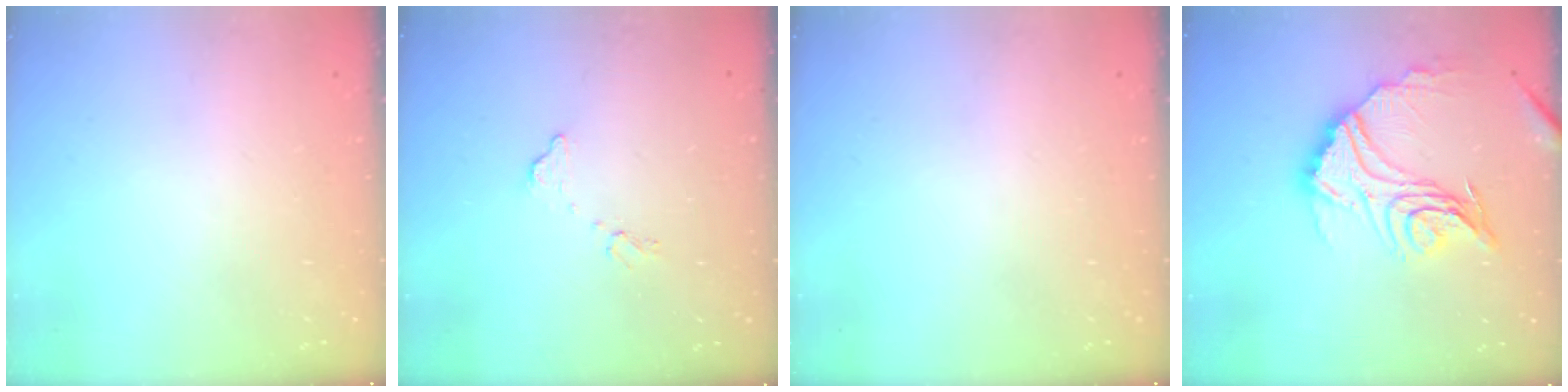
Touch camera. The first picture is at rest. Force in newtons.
{"total": 8.8, "press": 8.8, "slide": 0.2}
{"total": 0.0}
{"total": 19.9, "press": 19.8, "slide": 1.6}